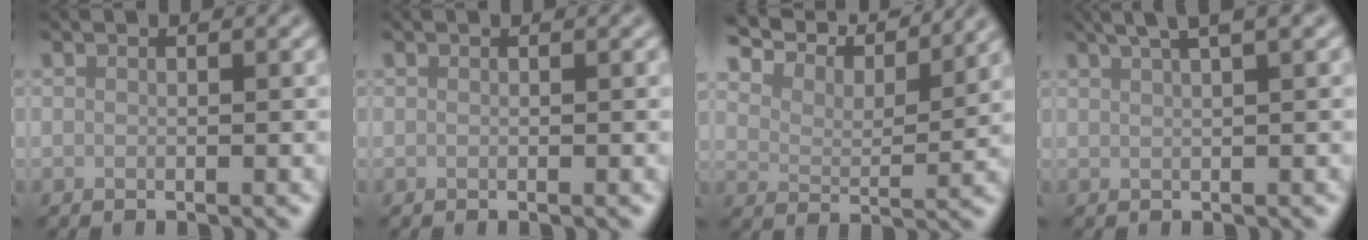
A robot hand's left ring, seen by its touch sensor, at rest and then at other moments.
{"total": 0.0}
{"total": 8.3, "force": [7.5, 1.6, 3.2], "torque": [-0.070, 0.009, 0.098]}
{"total": 4.4, "force": [3.0, 1.0, 3.1], "torque": [-0.030, 0.017, 0.030]}